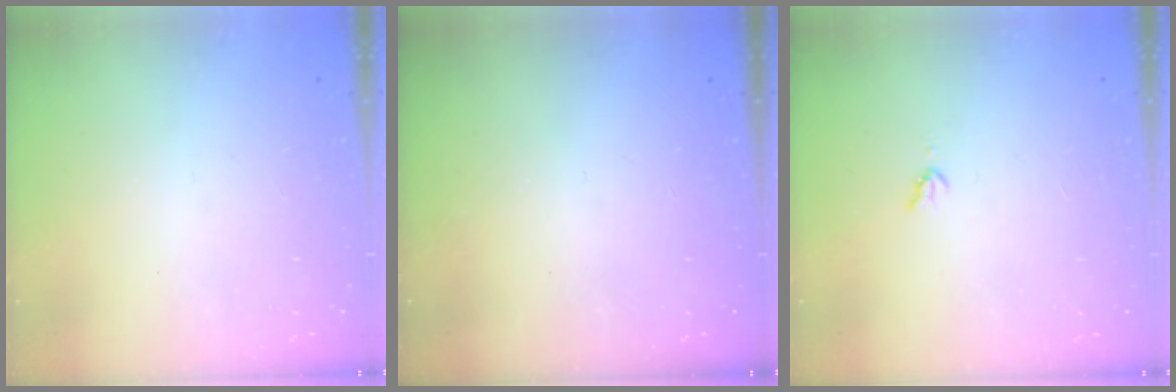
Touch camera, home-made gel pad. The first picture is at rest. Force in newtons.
{"total": 0.0}
{"total": 2.8, "press": 2.8, "slide": 0.4}